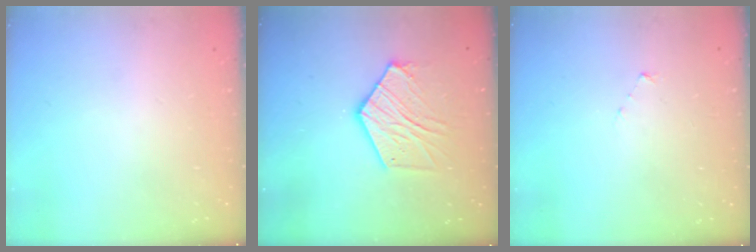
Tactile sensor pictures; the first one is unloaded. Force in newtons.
{"total": 11.8, "press": 11.8, "slide": 0.7}
{"total": 3.0, "press": 3.0, "slide": 0.3}